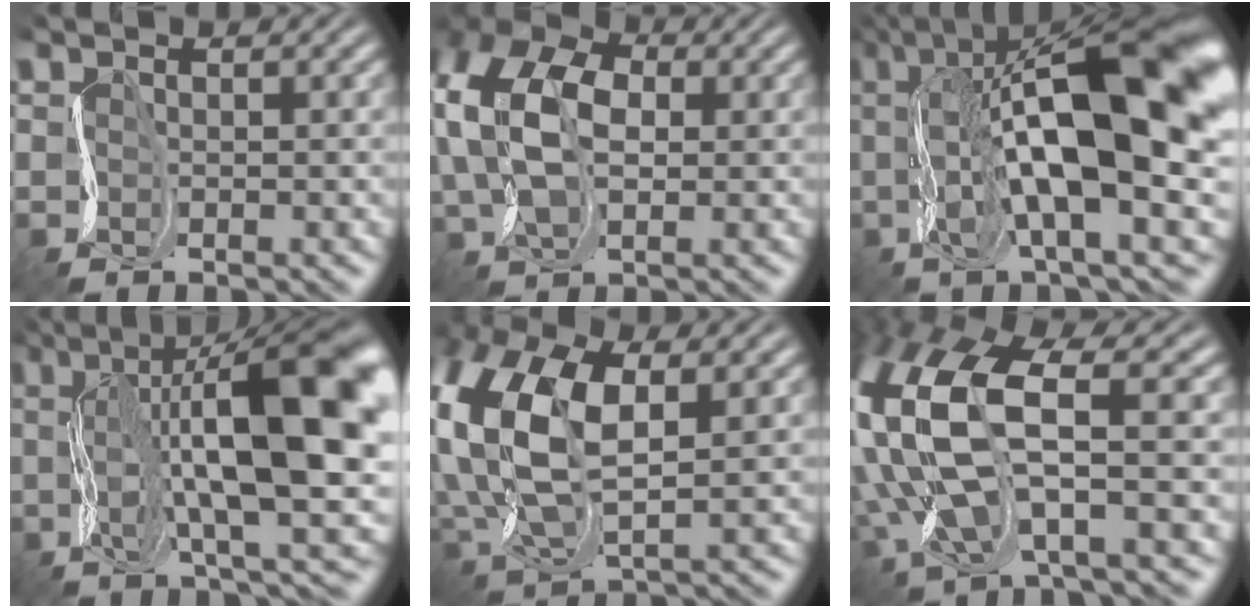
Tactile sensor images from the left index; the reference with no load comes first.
{"total": 10.4, "force": [1.4, 6.9, 7.6], "torque": [-0.174, 0.015, 0.014]}
{"total": 17.8, "force": [2.4, 6.3, 16.4], "torque": [-0.252, 0.015, 0.035]}
{"total": 17.0, "force": [2.5, 4.9, 16.1], "torque": [-0.250, 0.007, 0.048]}
{"total": 12.1, "force": [1.5, 6.9, 9.8], "torque": [-0.241, 0.003, 0.029]}
{"total": 13.4, "force": [0.2, 6.1, 12.0], "torque": [-0.302, -0.004, 0.008]}